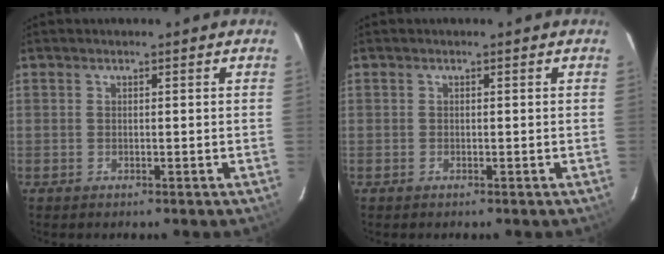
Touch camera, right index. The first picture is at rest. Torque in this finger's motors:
{"motor_torque": [-0.01, 0.01, 0.02, 0.01]}